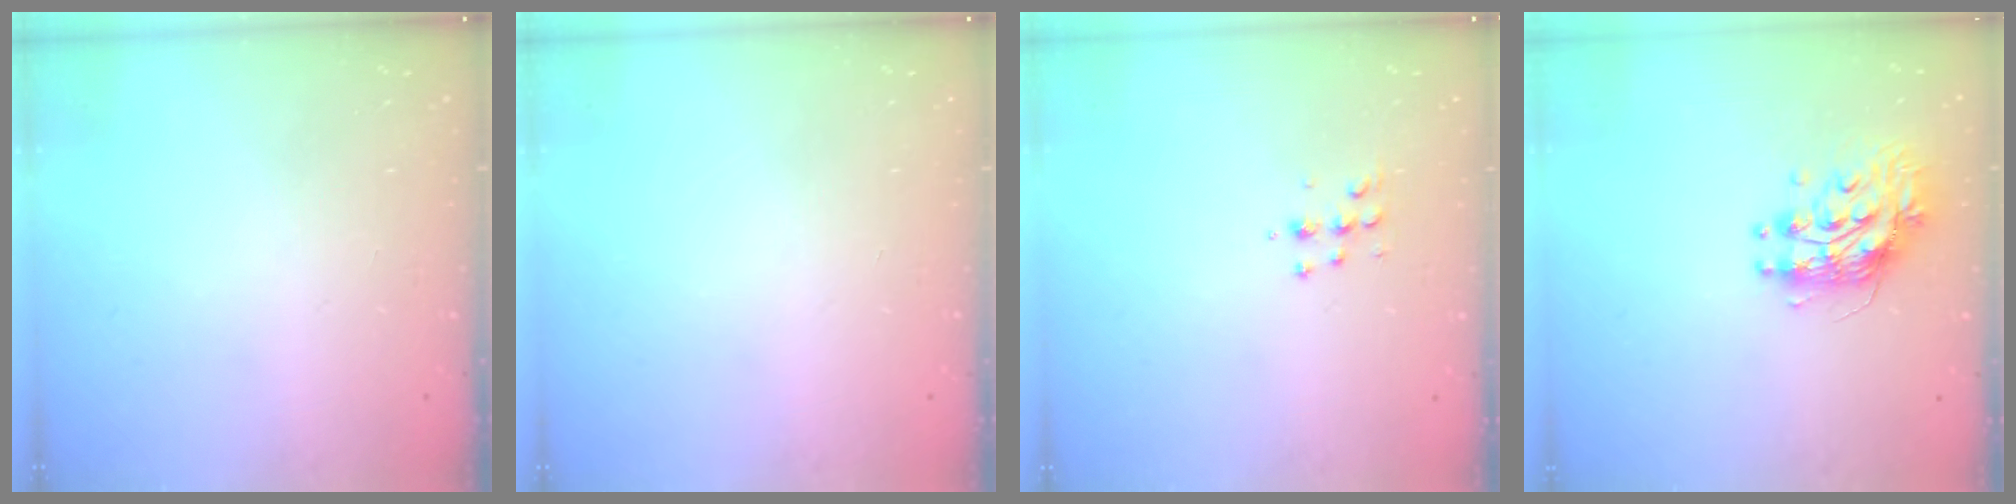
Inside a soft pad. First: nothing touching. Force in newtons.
{"total": 0.0}
{"total": 5.4, "press": 5.3, "slide": 0.7}
{"total": 9.0, "press": 8.9, "slide": 0.7}